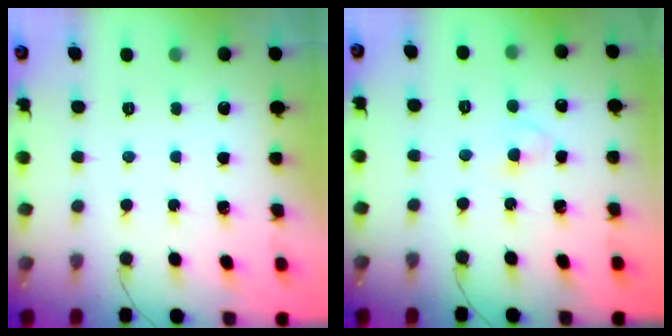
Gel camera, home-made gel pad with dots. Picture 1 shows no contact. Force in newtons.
{"total": 2.4, "press": 2.1, "slide": 1.1}